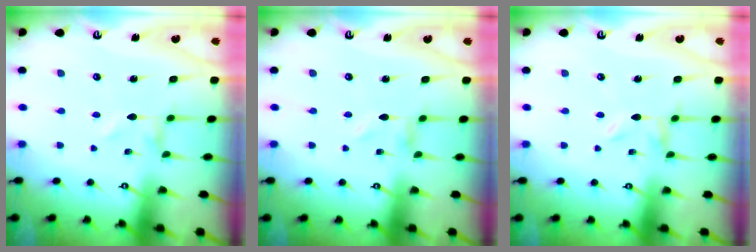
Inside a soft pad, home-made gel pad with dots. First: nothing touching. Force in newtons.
{"total": 0.0}
{"total": 0.0}